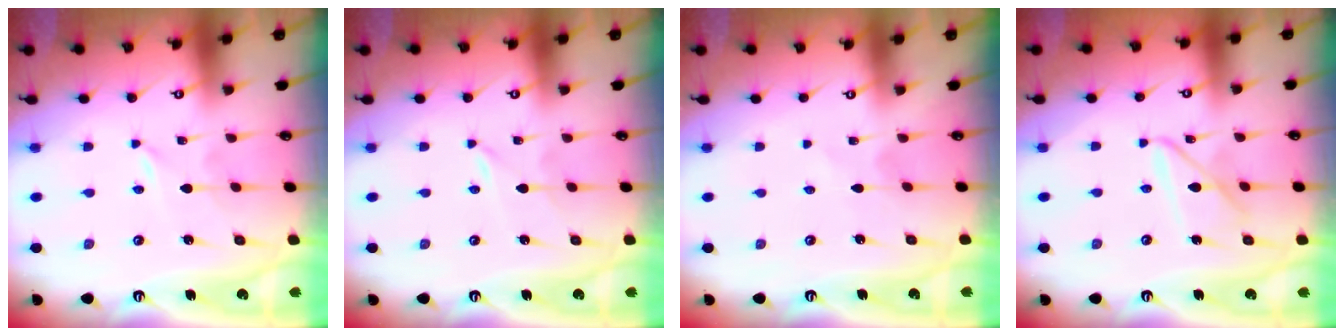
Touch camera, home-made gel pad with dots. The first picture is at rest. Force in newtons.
{"total": 0.0}
{"total": 1.2, "press": 1.1, "slide": 0.2}
{"total": 8.7, "press": 8.6, "slide": 0.7}